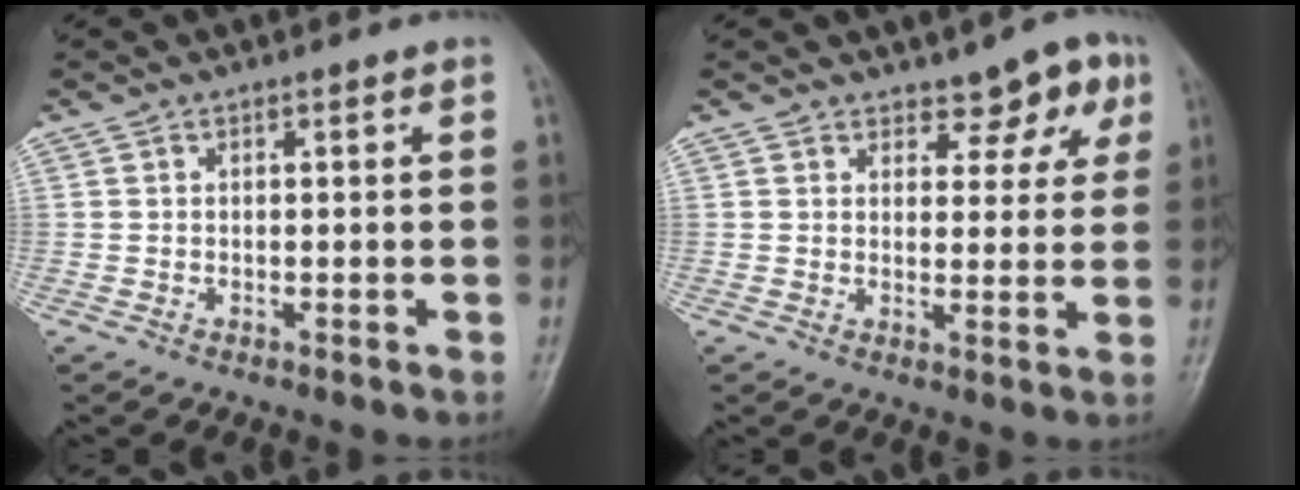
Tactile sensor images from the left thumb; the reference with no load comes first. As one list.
[{"total": 5.3, "force": [3.2, 3.0, 3.0], "torque": [-0.002, -0.014, 0.039]}]